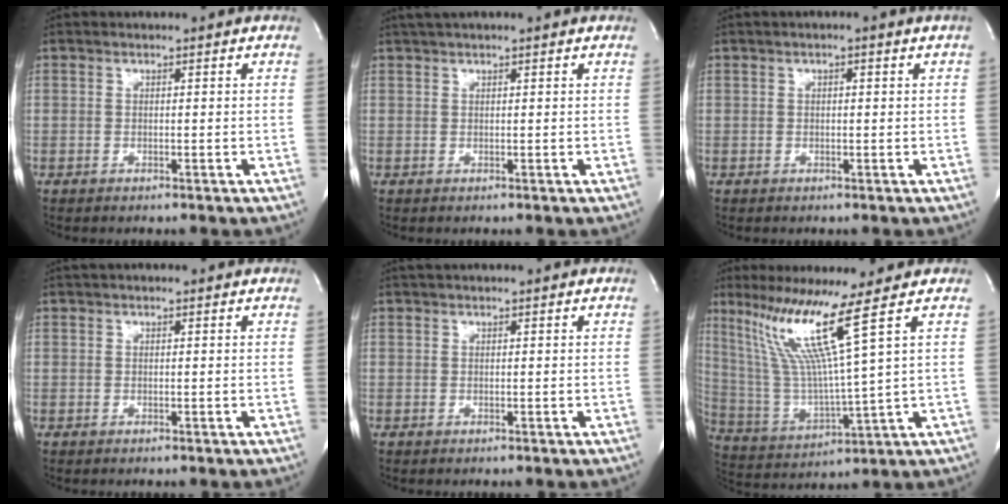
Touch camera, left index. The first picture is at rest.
{"total": 3.1, "force": [2.7, 0.1, 1.7], "torque": [-0.026, 0.027, 0.046]}
{"total": 1.0, "force": [0.1, 0.1, 1.0], "torque": [-0.021, -0.003, 0.000]}
{"total": 2.7, "force": [2.4, 0.6, 1.1], "torque": [-0.018, 0.029, 0.033]}
{"total": 2.3, "force": [2.1, 0.1, 0.9], "torque": [-0.011, 0.026, 0.036]}
{"total": 13.1, "force": [7.4, -3.1, 10.3], "torque": [-0.200, -0.014, 0.143]}